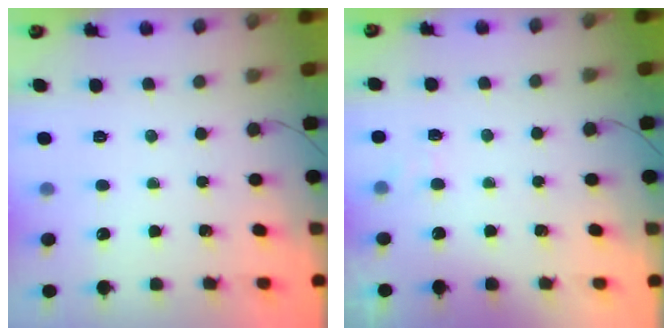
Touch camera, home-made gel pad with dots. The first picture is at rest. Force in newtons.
{"total": 3.7, "press": 3.6, "slide": 1.1}